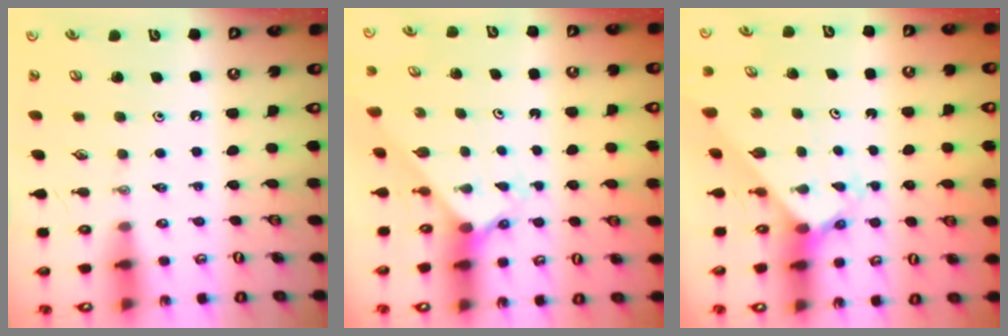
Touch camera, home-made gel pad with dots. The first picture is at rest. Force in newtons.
{"total": 2.1, "press": 2.1, "slide": 0.2}
{"total": 2.3, "press": 2.3, "slide": 0.2}